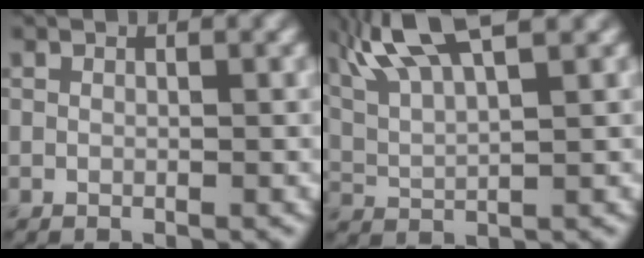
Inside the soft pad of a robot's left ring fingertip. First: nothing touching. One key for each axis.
{"total": 7.8, "fx": 4.9, "fy": 2.0, "fz": 5.7, "tx": -0.108, "ty": 0.026, "tz": 0.086}